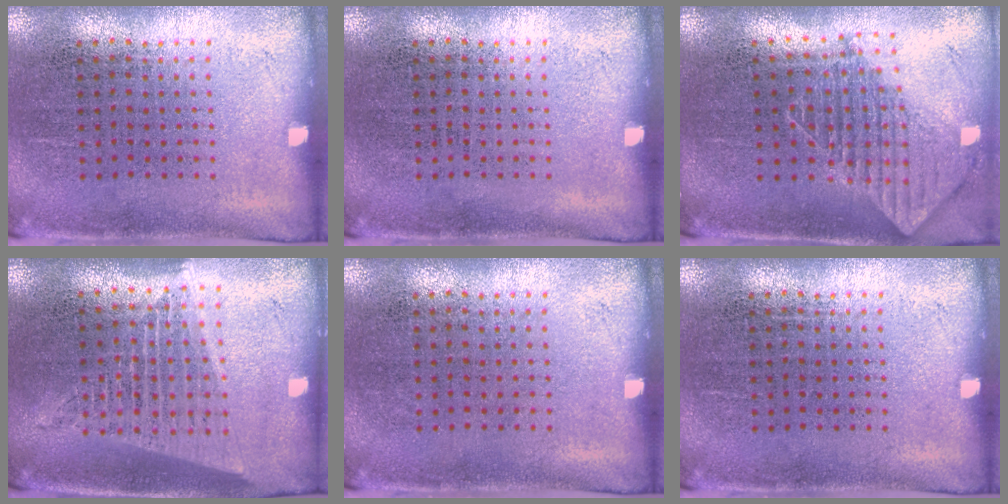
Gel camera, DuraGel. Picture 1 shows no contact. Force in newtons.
{"total": 0.0}
{"total": 1.9, "press": 1.5, "slide": 1.1}
{"total": 1.7, "press": 1.6, "slide": 0.7}
{"total": 0.0}
{"total": 0.0}